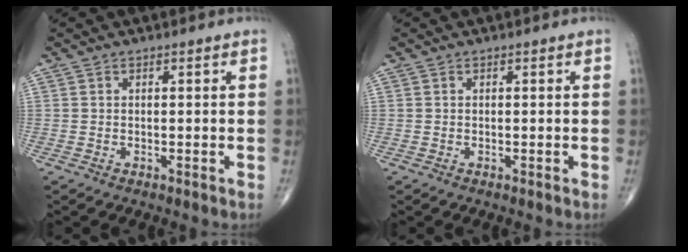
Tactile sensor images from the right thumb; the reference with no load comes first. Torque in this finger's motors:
{"motor_torque": [-0.05, 0.05, 0.00, 0.00, 0.00]}